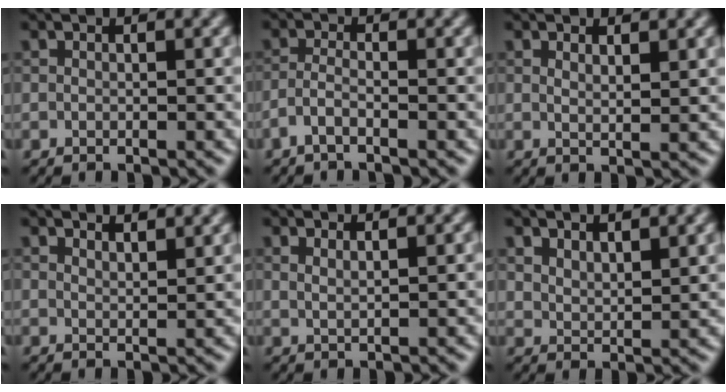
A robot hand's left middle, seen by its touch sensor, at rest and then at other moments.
{"total": 1.6, "force": [-1.1, 0.4, 1.2], "torque": [-0.025, 0.005, -0.029]}
{"total": 1.5, "force": [0.9, 0.4, 1.1], "torque": [-0.015, -0.001, 0.015]}
{"total": 3.2, "force": [2.9, 0.8, 1.3], "torque": [-0.007, 0.011, 0.032]}
{"total": 1.2, "force": [0.8, 0.4, 0.8], "torque": [-0.012, -0.001, 0.010]}
{"total": 2.4, "force": [2.0, 0.9, 1.1], "torque": [-0.021, -0.002, 0.040]}